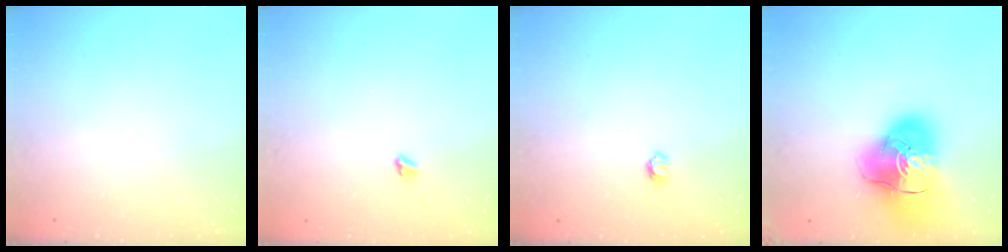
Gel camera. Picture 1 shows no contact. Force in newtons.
{"total": 3.9, "press": 3.8, "slide": 0.5}
{"total": 3.6, "press": 3.6, "slide": 0.3}
{"total": 18.1, "press": 17.9, "slide": 2.7}